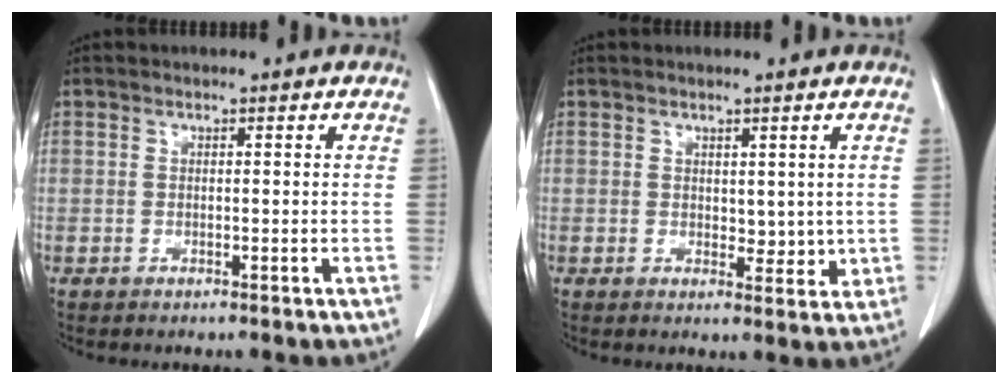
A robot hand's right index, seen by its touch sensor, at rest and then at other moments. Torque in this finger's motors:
{"motor_torque": [-0.03, 0.02, 0.00, -0.01]}